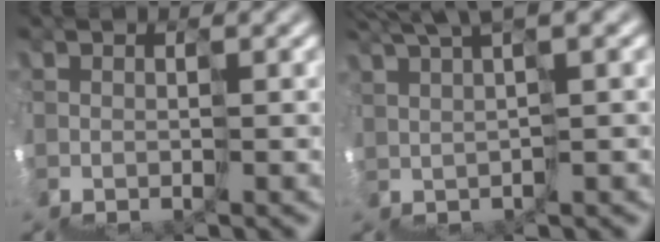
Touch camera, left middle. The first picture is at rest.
{"total": 4.6, "force": [4.0, 0.1, 2.3], "torque": [-0.052, 0.026, 0.072]}